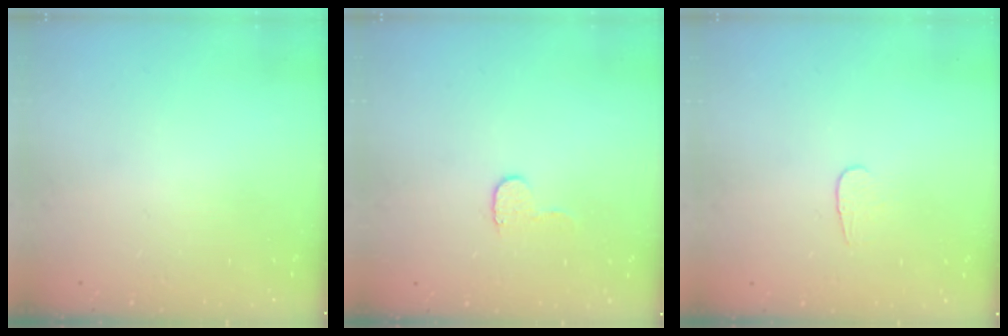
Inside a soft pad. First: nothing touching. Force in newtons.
{"total": 5.2, "press": 5.1, "slide": 0.5}
{"total": 3.8, "press": 3.8, "slide": 0.4}